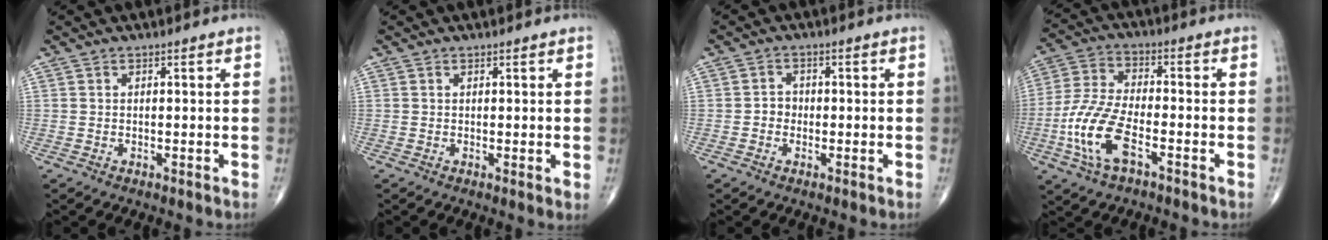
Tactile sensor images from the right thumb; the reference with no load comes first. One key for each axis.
{"total": 1.0, "fx": 0.3, "fy": 0.3, "fz": 0.9, "tx": -0.018, "ty": -0.004, "tz": 0.003}
{"total": 2.2, "fx": -0.6, "fy": 1.9, "fz": 0.9, "tx": -0.001, "ty": 0.008, "tz": -0.015}
{"total": 12.0, "fx": -4.7, "fy": 5.1, "fz": 9.8, "tx": -0.219, "ty": 0.021, "tz": -0.093}